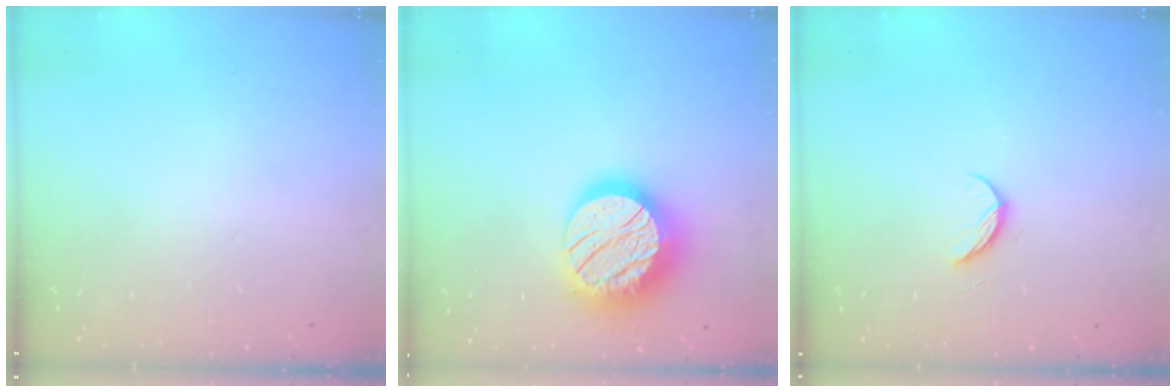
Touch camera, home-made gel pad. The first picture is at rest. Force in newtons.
{"total": 19.0, "press": 18.9, "slide": 0.9}
{"total": 5.1, "press": 5.1, "slide": 0.6}